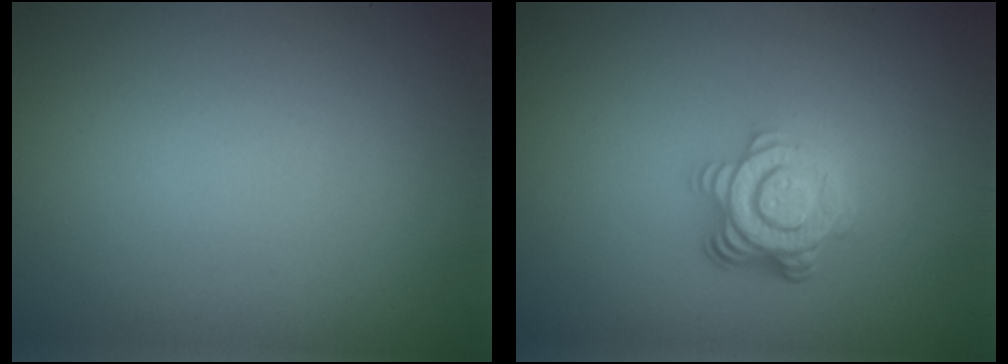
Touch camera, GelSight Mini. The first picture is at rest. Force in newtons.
{"total": 4.6, "press": 3.3, "slide": 3.2}